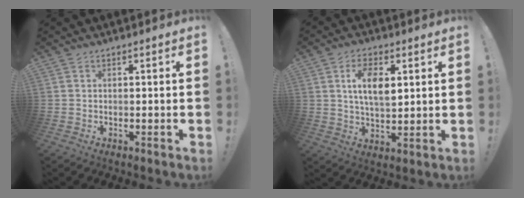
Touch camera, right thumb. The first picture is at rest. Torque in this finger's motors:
{"motor_torque": [-0.28, 0.94, 0.54, 0.49, 0.24]}